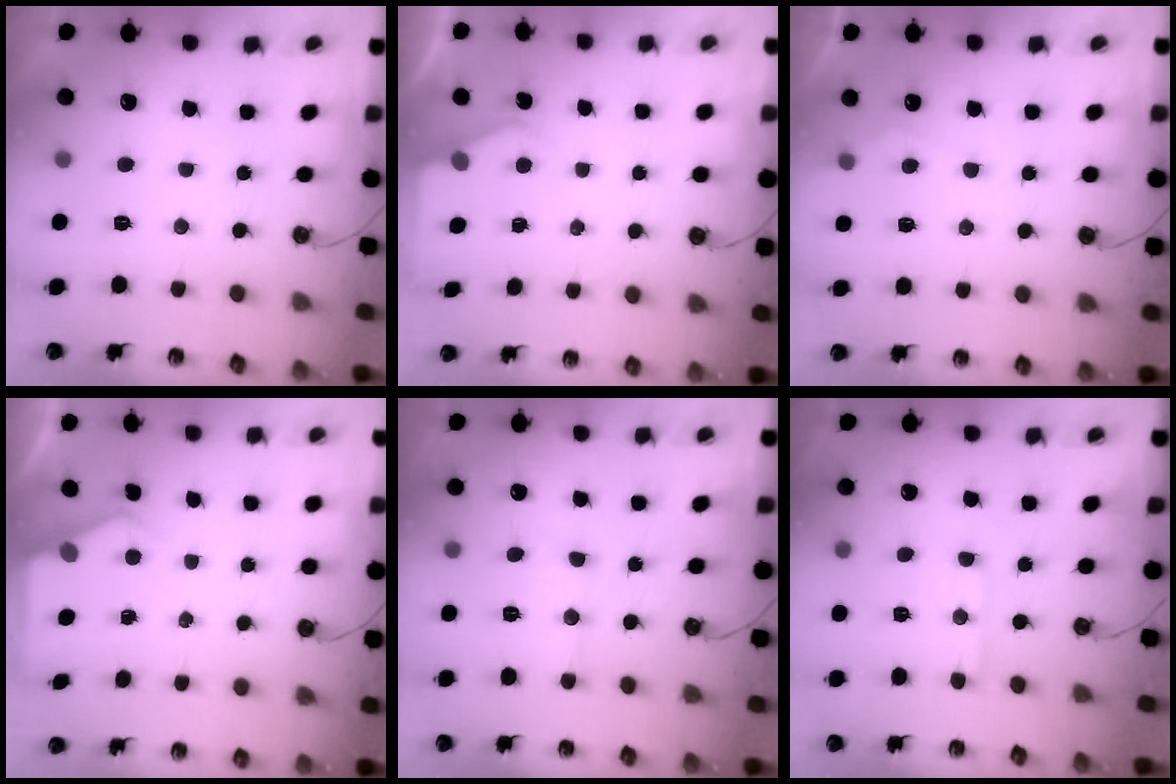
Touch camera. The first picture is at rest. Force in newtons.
{"total": 2.3, "press": 2.3, "slide": 0.4}
{"total": 4.3, "press": 4.3, "slide": 0.5}
{"total": 2.7, "press": 2.7, "slide": 0.5}
{"total": 8.4, "press": 8.3, "slide": 0.8}
{"total": 3.4, "press": 3.3, "slide": 0.5}